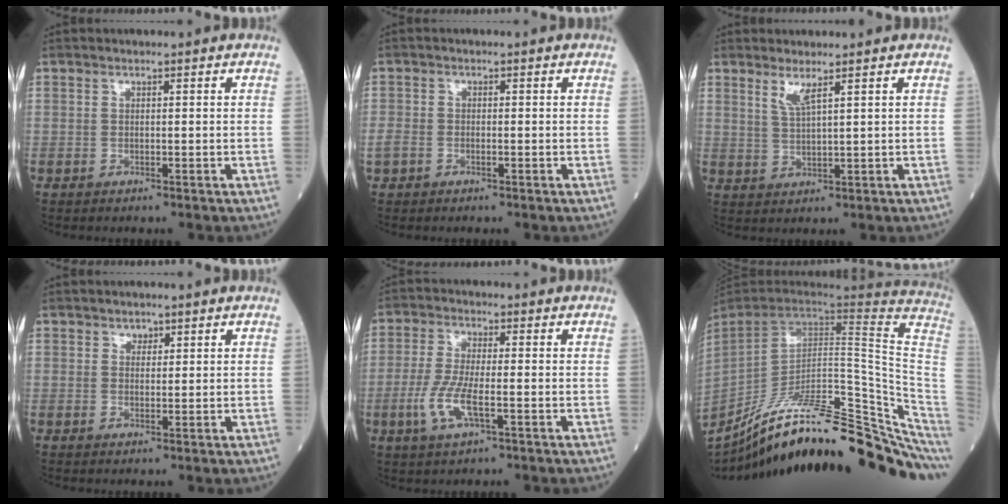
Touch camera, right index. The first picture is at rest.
{"total": 2.3, "force": [-1.1, 1.6, 1.3], "torque": [-0.039, 0.002, -0.018]}
{"total": 2.7, "force": [1.8, -0.2, 2.0], "torque": [-0.045, -0.009, 0.041]}
{"total": 1.1, "force": [0.8, 0.7, 0.3], "torque": [0.000, -0.004, 0.012]}
{"total": 6.5, "force": [-2.1, 1.3, 6.0], "torque": [-0.135, -0.009, -0.042]}
{"total": 34.1, "force": [-25.7, 5.5, 21.7], "torque": [-0.250, -0.018, -0.366]}